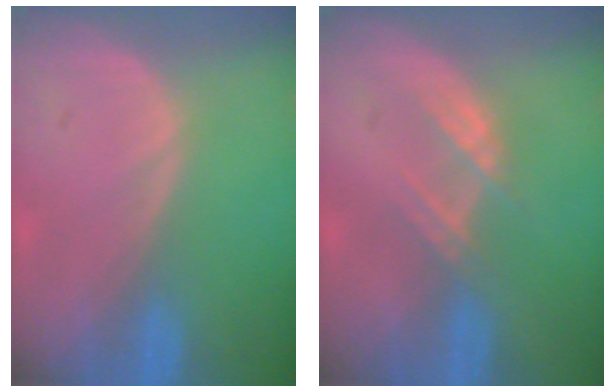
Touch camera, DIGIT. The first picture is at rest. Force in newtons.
{"total": 2.7, "press": 2.7, "slide": 0.3}